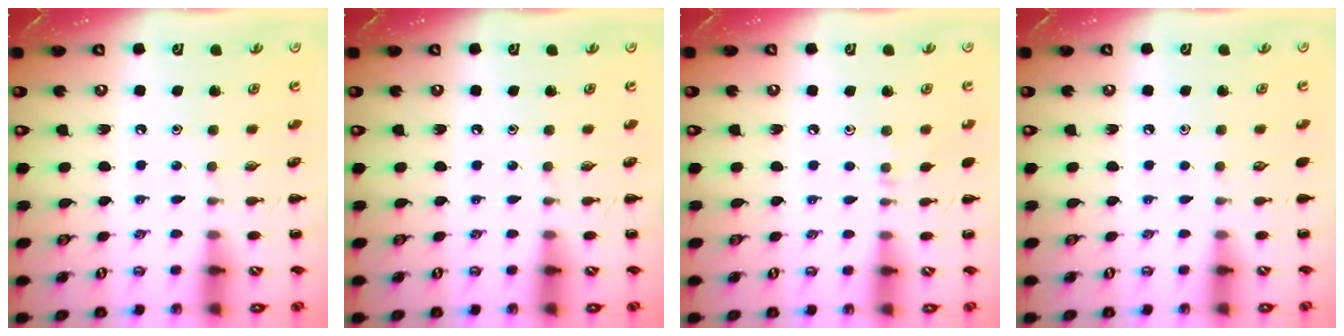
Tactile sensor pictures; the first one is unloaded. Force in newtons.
{"total": 0.0}
{"total": 4.4, "press": 4.2, "slide": 1.5}
{"total": 0.0}